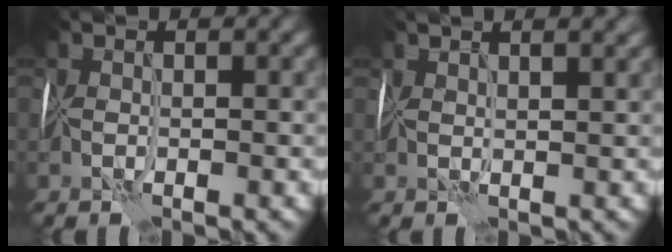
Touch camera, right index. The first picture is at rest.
{"total": 4.6, "force": [3.3, 1.7, 2.8], "torque": [-0.028, 0.030, 0.038]}